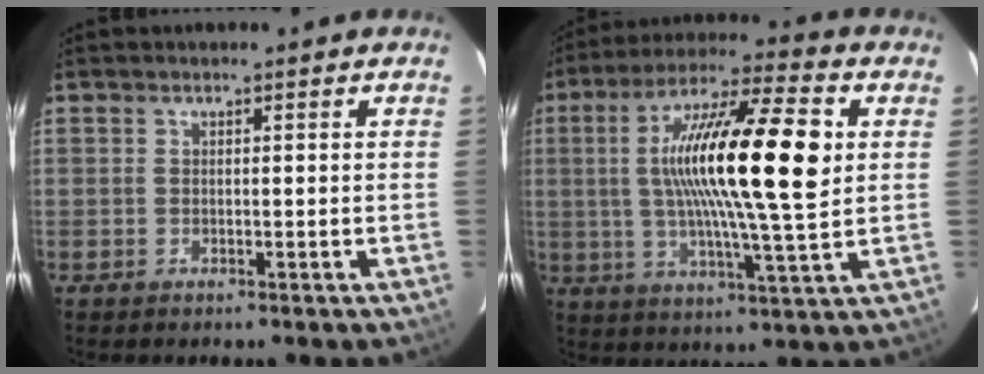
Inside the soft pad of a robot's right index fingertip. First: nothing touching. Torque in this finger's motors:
{"motor_torque": [1.98, 0.16, 1.06, 0.21]}